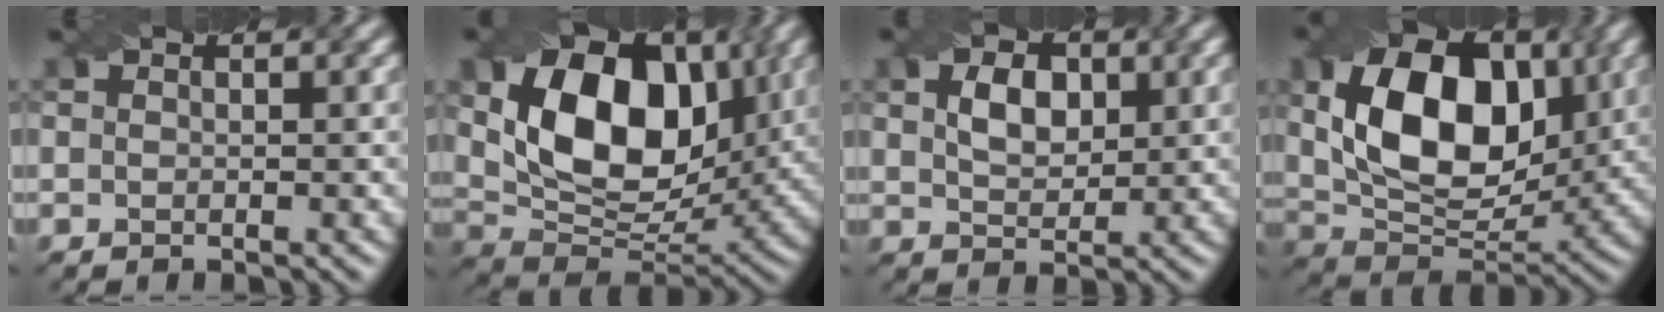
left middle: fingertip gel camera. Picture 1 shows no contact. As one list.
[{"total": 13.6, "force": [3.4, 8.9, 9.6], "torque": [-0.166, 0.002, 0.060]}, {"total": 3.5, "force": [1.1, 2.3, 2.4], "torque": [-0.050, 0.003, 0.020]}, {"total": 12.2, "force": [2.5, 7.8, 9.1], "torque": [-0.156, -0.002, 0.046]}]